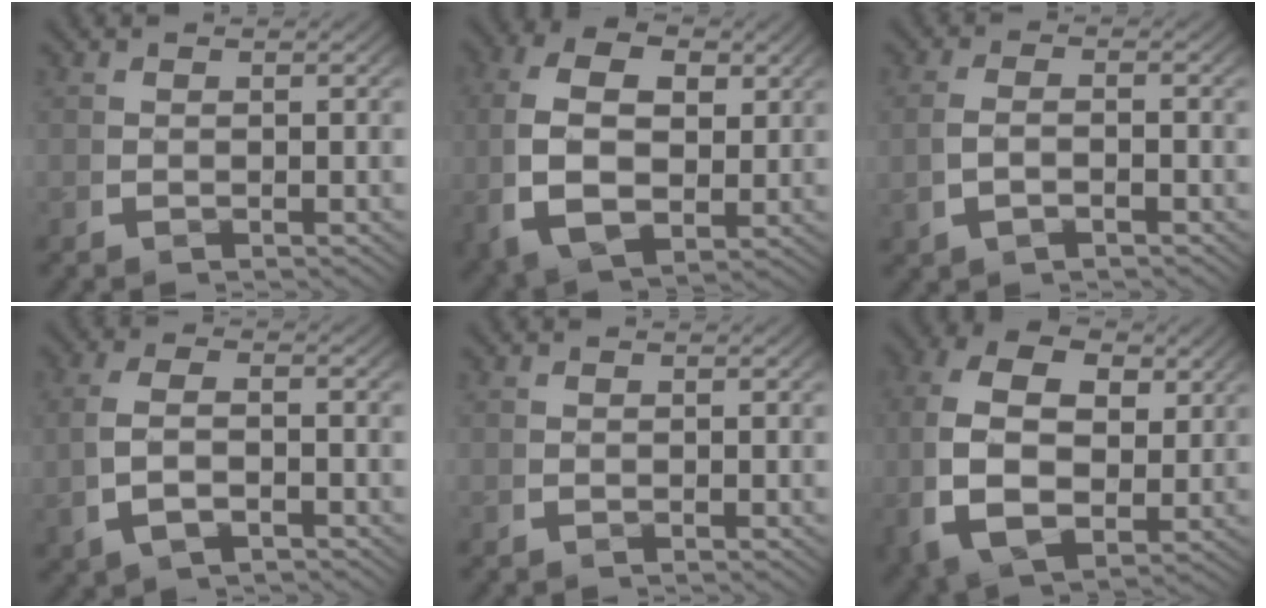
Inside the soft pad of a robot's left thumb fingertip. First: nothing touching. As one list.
[{"total": 9.6, "force": [0.6, 6.3, 7.2], "torque": [-0.169, -0.025, 0.030]}, {"total": 2.0, "force": [-0.4, 0.9, 1.7], "torque": [-0.043, 0.000, -0.004]}, {"total": 4.1, "force": [-0.6, 2.3, 3.4], "torque": [-0.083, -0.005, -0.003]}, {"total": 0.0}, {"total": 10.8, "force": [0.5, 7.2, 8.0], "torque": [-0.191, -0.031, 0.030]}]